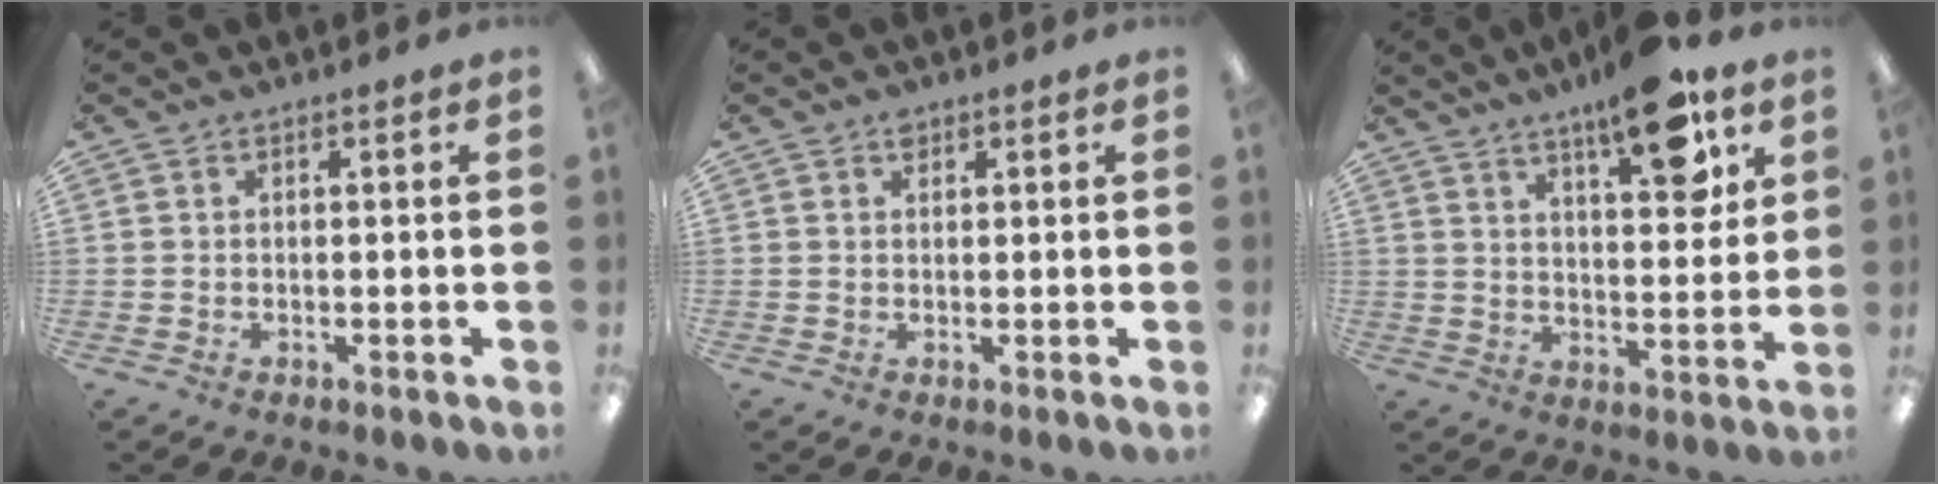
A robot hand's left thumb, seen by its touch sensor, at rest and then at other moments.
{"total": 1.4, "force": [1.0, 0.8, 0.6], "torque": [-0.006, -0.003, 0.017]}
{"total": 13.7, "force": [9.1, 4.2, 9.3], "torque": [-0.125, -0.052, 0.147]}